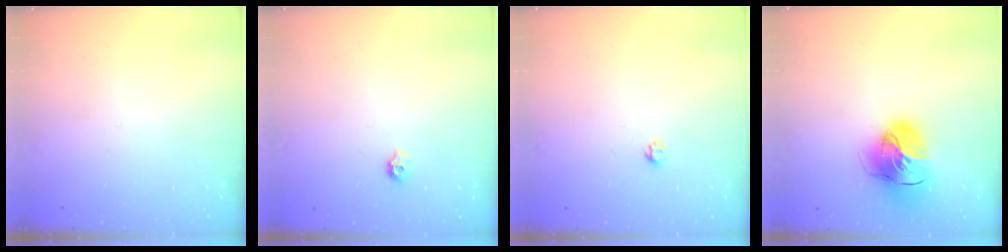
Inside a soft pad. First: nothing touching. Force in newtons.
{"total": 5.3, "press": 5.2, "slide": 0.8}
{"total": 2.7, "press": 2.7, "slide": 0.4}
{"total": 18.0, "press": 17.9, "slide": 2.5}